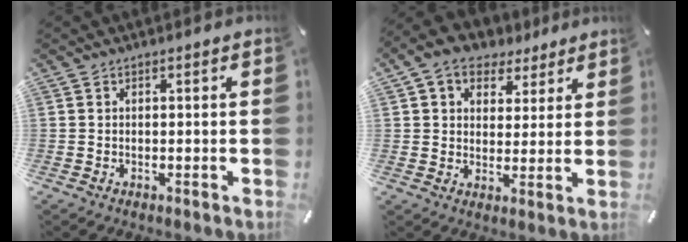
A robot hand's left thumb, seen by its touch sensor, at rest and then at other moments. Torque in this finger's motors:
{"motor_torque": [1.40, 0.22, 0.28, -0.27, 0.06]}